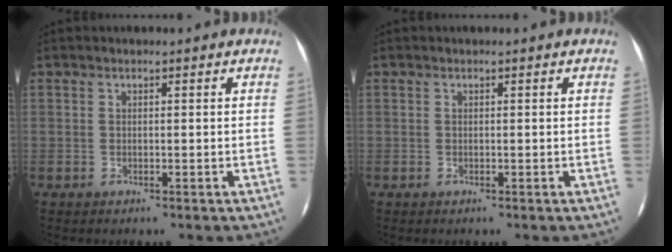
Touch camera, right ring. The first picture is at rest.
{"total": 0.0}